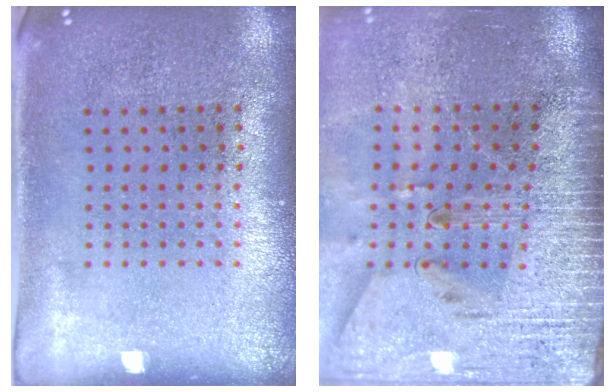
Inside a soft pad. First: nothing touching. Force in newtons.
{"total": 3.6, "press": 3.0, "slide": 2.0}